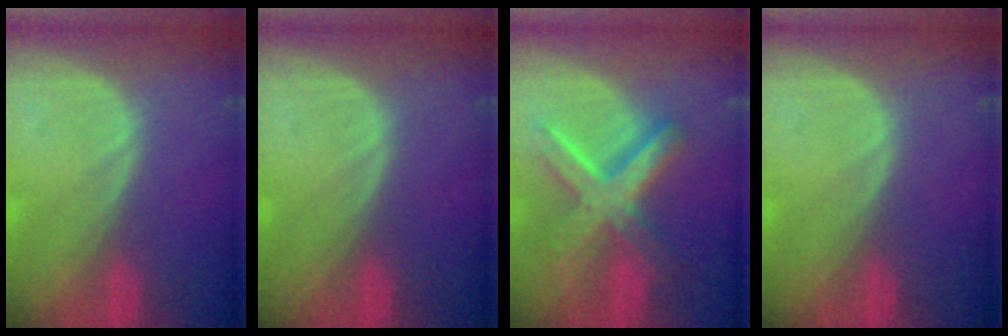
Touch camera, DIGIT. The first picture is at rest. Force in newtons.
{"total": 0.0}
{"total": 9.0, "press": 9.0, "slide": 0.7}
{"total": 0.0}